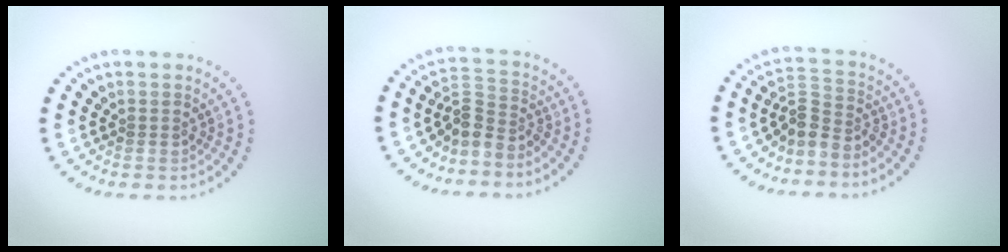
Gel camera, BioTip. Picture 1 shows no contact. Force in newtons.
{"total": 3.0, "press": 2.1, "slide": 2.1}
{"total": 3.0, "press": 2.1, "slide": 2.1}